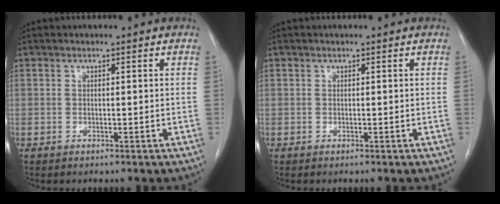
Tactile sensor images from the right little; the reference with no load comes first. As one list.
[{"total": 0.0}]